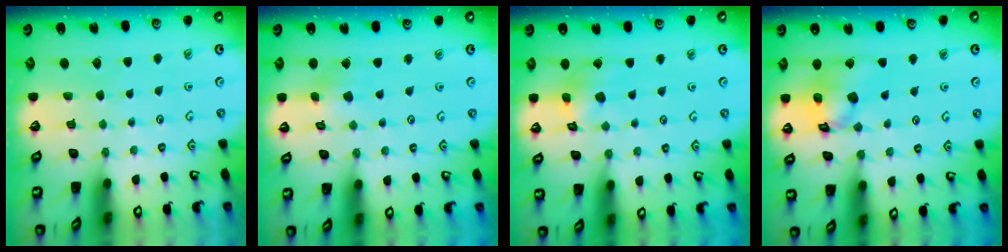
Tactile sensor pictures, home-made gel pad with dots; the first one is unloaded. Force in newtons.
{"total": 3.4, "press": 3.4, "slide": 0.4}
{"total": 7.2, "press": 7.2, "slide": 0.6}
{"total": 14.4, "press": 14.2, "slide": 2.2}